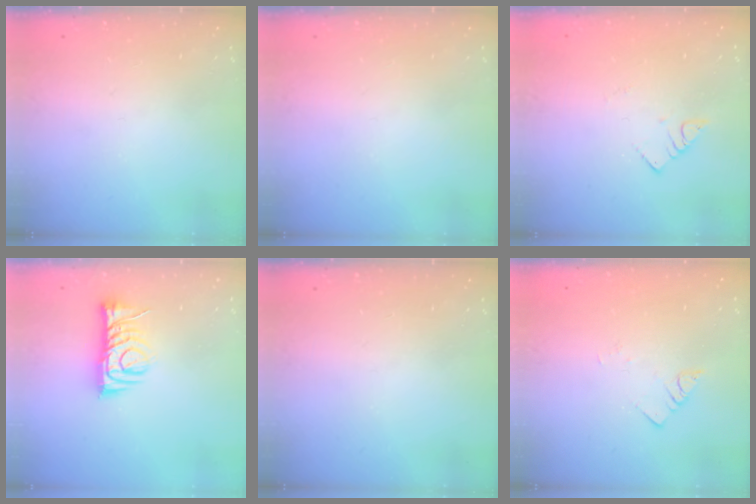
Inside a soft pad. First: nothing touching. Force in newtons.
{"total": 0.0}
{"total": 2.4, "press": 2.3, "slide": 0.5}
{"total": 8.2, "press": 8.2, "slide": 0.6}
{"total": 0.0}
{"total": 2.9, "press": 2.8, "slide": 0.6}